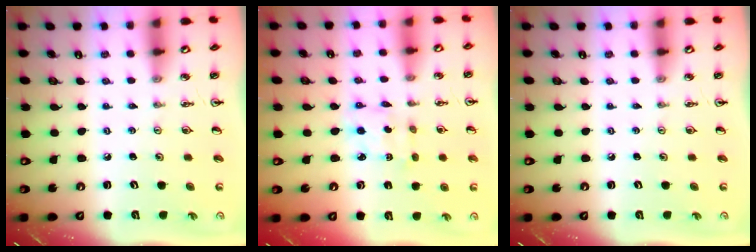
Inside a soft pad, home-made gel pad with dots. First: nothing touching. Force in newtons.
{"total": 2.3, "press": 2.3, "slide": 0.3}
{"total": 0.0}